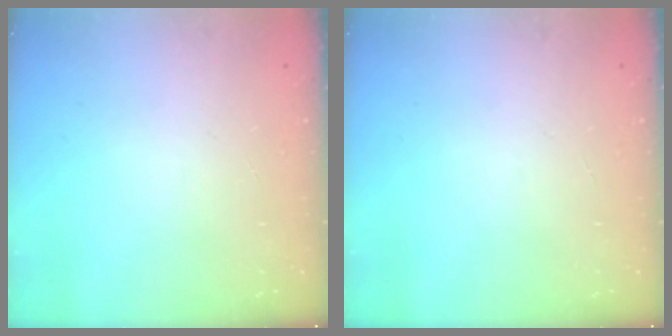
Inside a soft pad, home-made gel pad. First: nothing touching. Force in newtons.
{"total": 0.0}